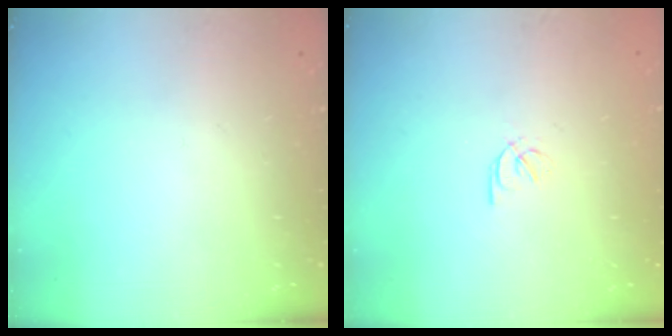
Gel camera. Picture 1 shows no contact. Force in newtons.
{"total": 1.6, "press": 1.6, "slide": 0.3}